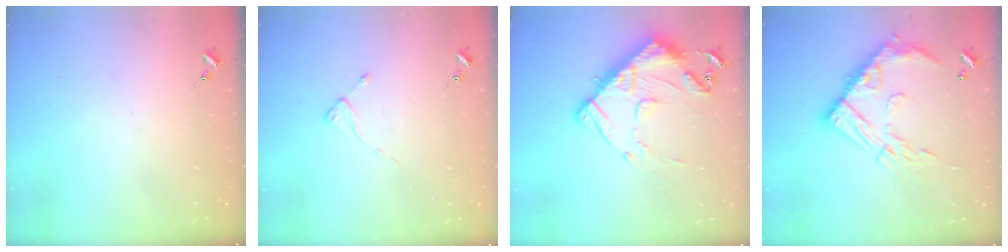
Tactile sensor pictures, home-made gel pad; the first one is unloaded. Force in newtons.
{"total": 2.0, "press": 2.0, "slide": 0.3}
{"total": 14.8, "press": 14.7, "slide": 1.5}
{"total": 17.2, "press": 17.2, "slide": 1.3}